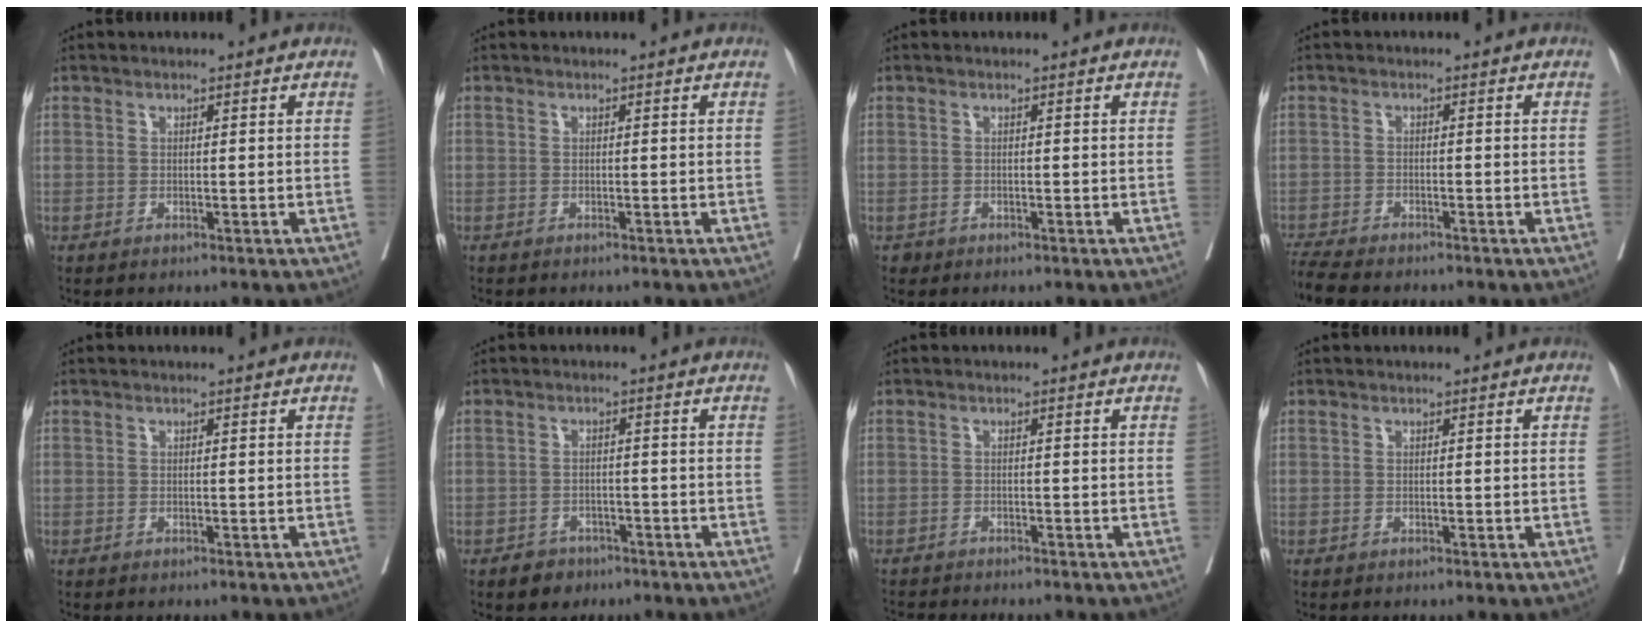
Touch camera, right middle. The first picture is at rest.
{"total": 0.9, "force": [-0.8, 0.2, 0.3], "torque": [-0.003, -0.002, -0.013]}
{"total": 0.5, "force": [-0.3, 0.4, 0.0], "torque": [-0.004, 0.002, -0.006]}
{"total": 6.8, "force": [-6.1, 1.2, 2.7], "torque": [-0.047, -0.015, -0.106]}
{"total": 0.0}
{"total": 3.0, "force": [-2.1, 2.1, 0.6], "torque": [-0.012, 0.007, -0.027]}
{"total": 5.3, "force": [-5.0, 0.1, 1.8], "torque": [-0.019, -0.008, -0.075]}
{"total": 0.0}